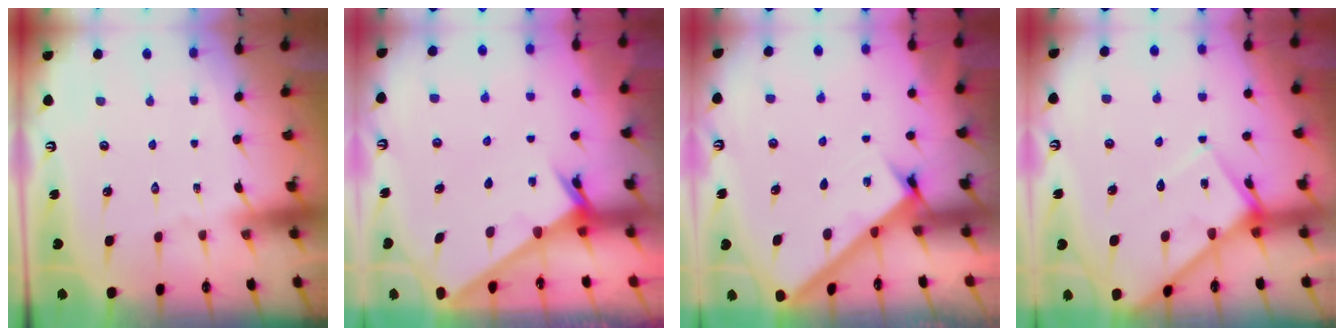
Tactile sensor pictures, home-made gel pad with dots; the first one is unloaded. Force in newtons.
{"total": 2.4, "press": 2.4, "slide": 0.2}
{"total": 2.4, "press": 2.3, "slide": 0.3}
{"total": 8.7, "press": 8.6, "slide": 0.9}